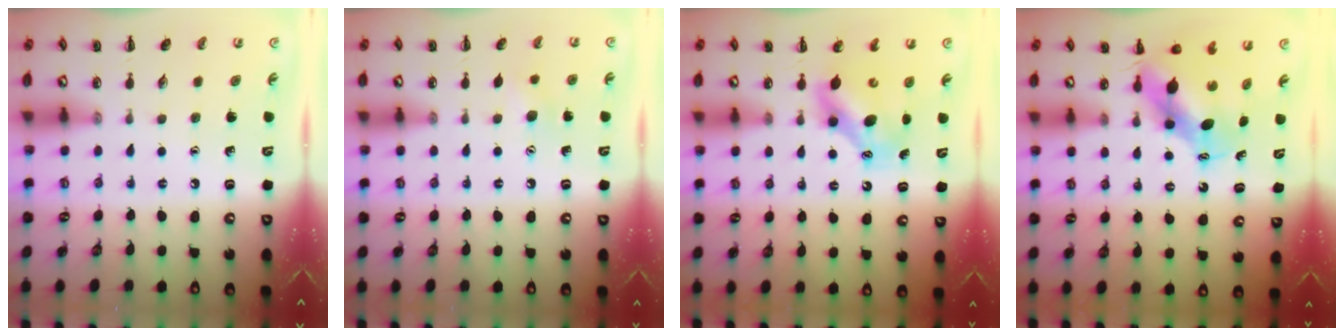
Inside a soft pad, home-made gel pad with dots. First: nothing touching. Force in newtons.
{"total": 5.1, "press": 5.0, "slide": 1.2}
{"total": 7.5, "press": 7.4, "slide": 1.4}
{"total": 6.6, "press": 6.5, "slide": 1.3}